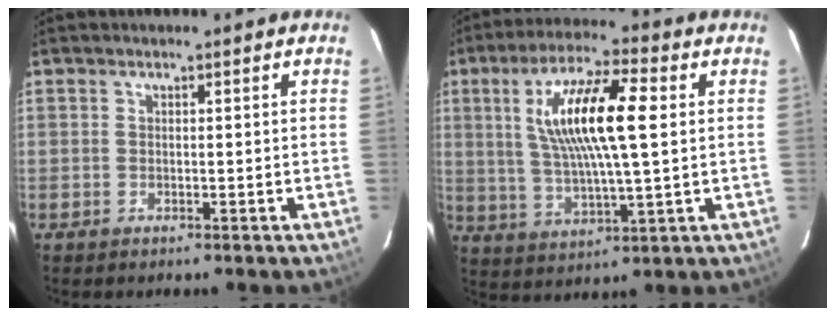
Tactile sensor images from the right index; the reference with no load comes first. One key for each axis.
{"total": 15.6, "fx": 3.2, "fy": 3.4, "fz": 14.9, "tx": -0.282, "ty": 0.011, "tz": 0.061}